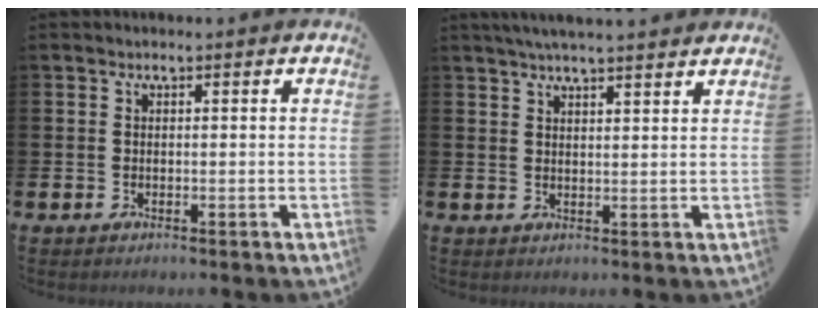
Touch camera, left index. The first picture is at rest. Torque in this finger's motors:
{"motor_torque": [0.75, -0.77, 0.83, 0.19]}